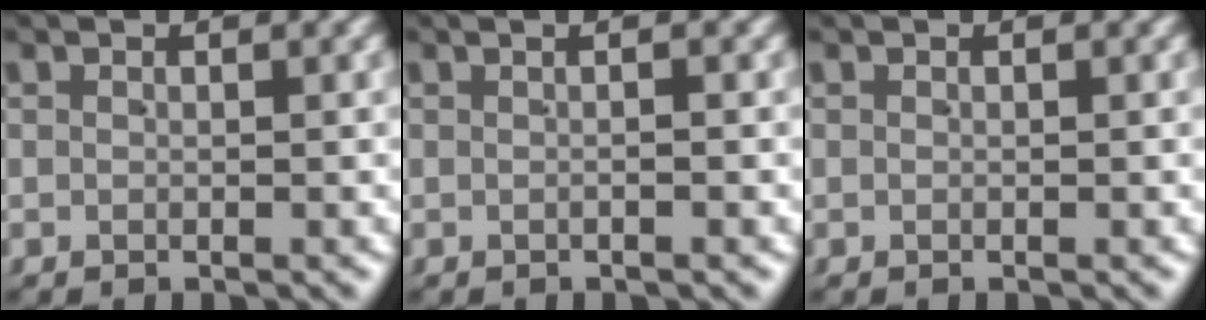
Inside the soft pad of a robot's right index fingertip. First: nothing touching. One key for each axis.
{"total": 0.9, "fx": 0.0, "fy": -0.2, "fz": 0.9, "tx": -0.012, "ty": 0.008, "tz": -0.003}
{"total": 0.0}